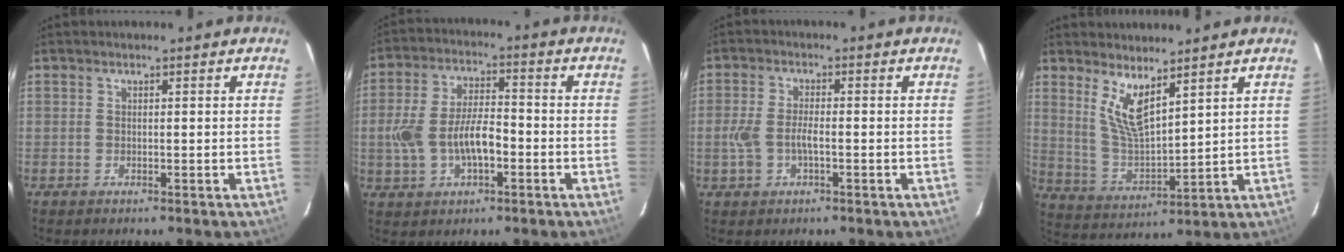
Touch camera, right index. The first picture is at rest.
{"total": 10.7, "force": [-2.7, 5.2, 8.9], "torque": [-0.187, 0.009, -0.041]}
{"total": 5.2, "force": [-1.4, 2.4, 4.3], "torque": [-0.095, 0.000, -0.025]}
{"total": 8.3, "force": [5.2, 2.5, 5.9], "torque": [-0.119, -0.013, 0.114]}